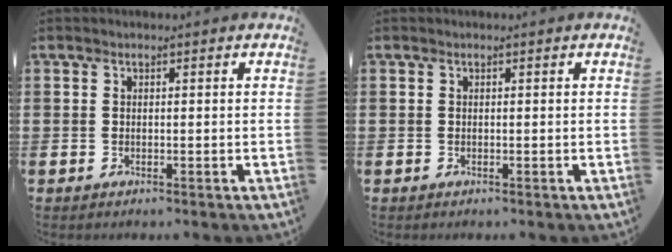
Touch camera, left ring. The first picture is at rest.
{"total": 0.0}